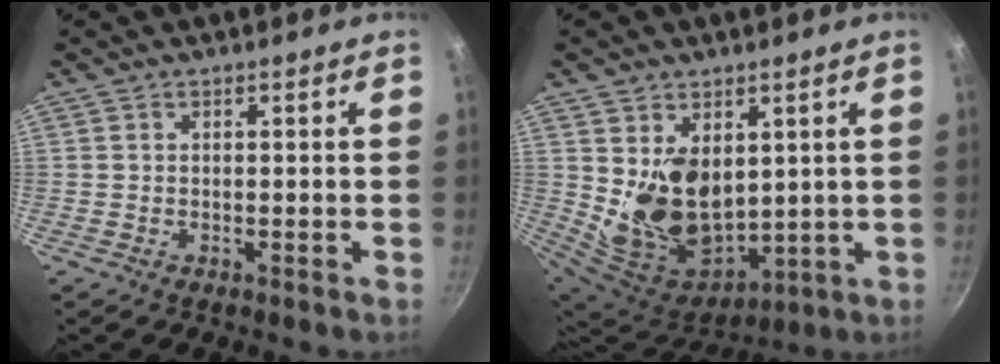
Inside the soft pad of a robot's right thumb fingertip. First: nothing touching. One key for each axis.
{"total": 14.9, "fx": 3.2, "fy": 10.3, "fz": 10.4, "tx": -0.155, "ty": -0.049, "tz": 0.085}